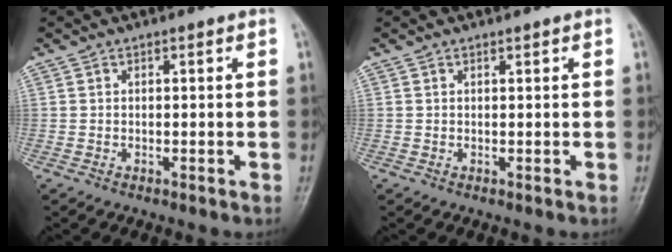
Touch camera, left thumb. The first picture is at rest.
{"total": 0.0}